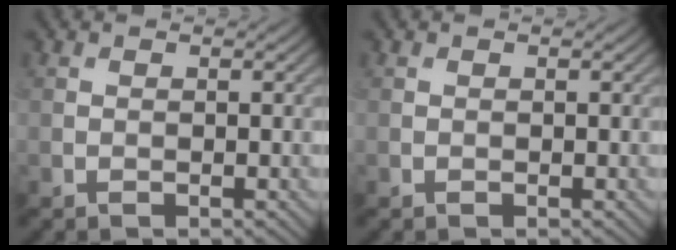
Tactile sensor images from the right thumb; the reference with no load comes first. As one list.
[{"total": 0.0}]